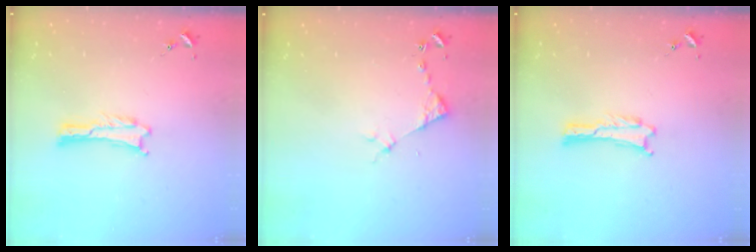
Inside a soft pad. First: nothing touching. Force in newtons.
{"total": 3.8, "press": 3.8, "slide": 0.4}
{"total": 0.0}